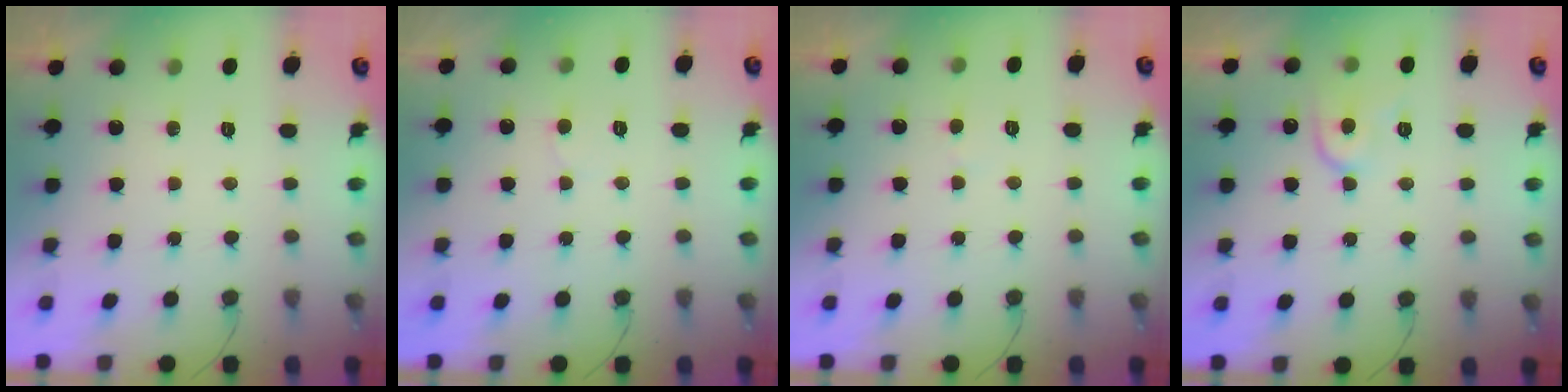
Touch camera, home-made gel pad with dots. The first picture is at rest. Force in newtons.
{"total": 4.7, "press": 4.7, "slide": 0.6}
{"total": 2.4, "press": 2.4, "slide": 0.2}
{"total": 8.8, "press": 8.8, "slide": 0.6}